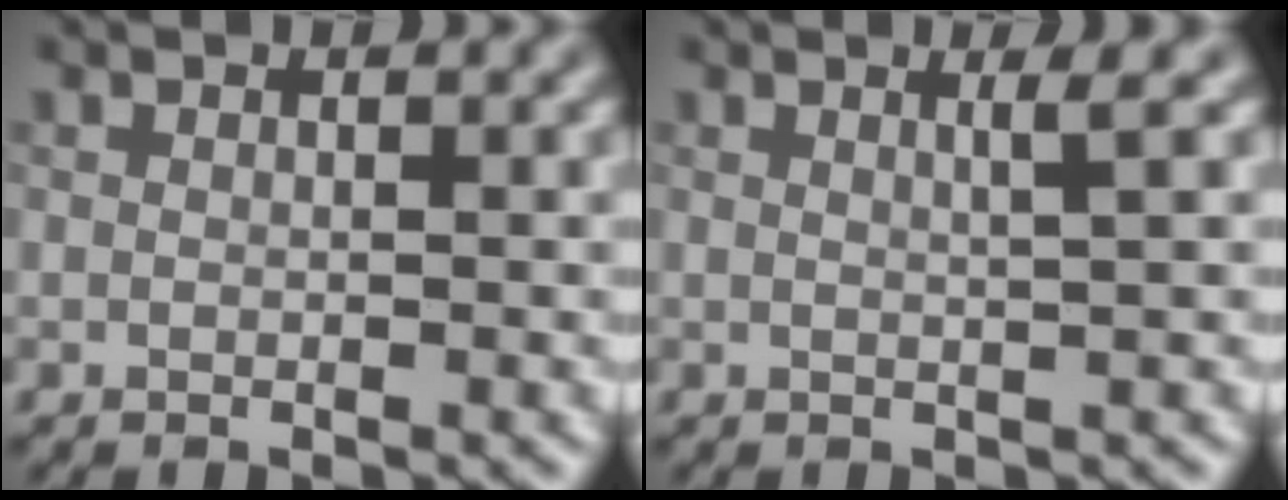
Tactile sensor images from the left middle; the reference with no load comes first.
{"total": 1.7, "force": [0.6, 0.4, 1.6], "torque": [-0.020, 0.004, 0.005]}